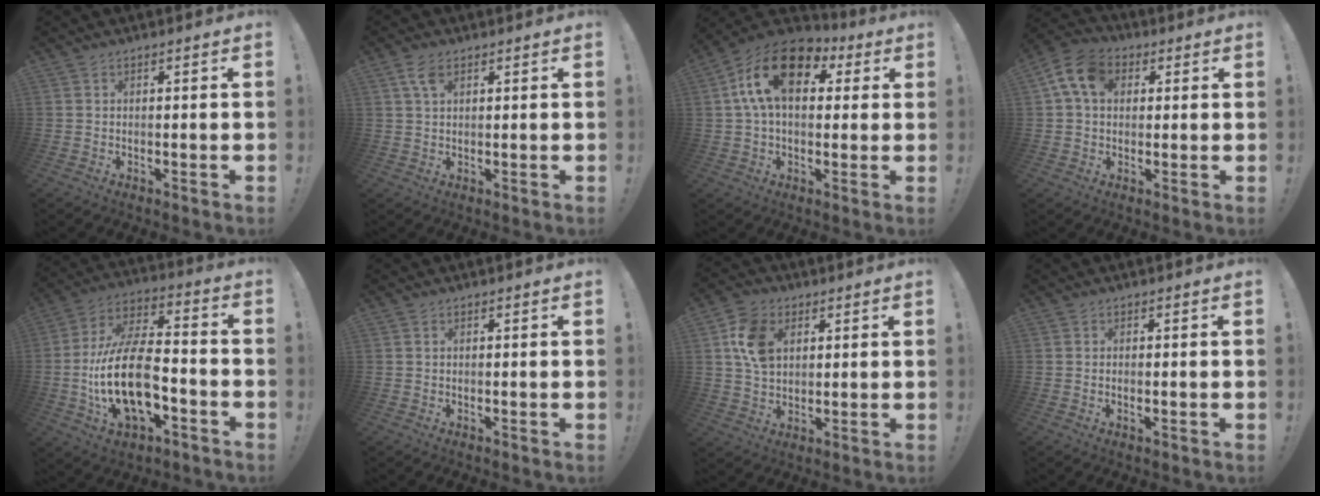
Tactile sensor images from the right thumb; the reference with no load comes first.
{"total": 4.4, "force": [2.2, 2.1, 3.2], "torque": [-0.056, -0.004, 0.039]}
{"total": 17.9, "force": [5.7, 10.6, 13.2], "torque": [-0.229, -0.006, 0.097]}
{"total": 11.1, "force": [3.4, 7.9, 7.0], "torque": [-0.126, 0.006, 0.067]}
{"total": 21.6, "force": [-5.2, 11.6, 17.4], "torque": [-0.327, 0.023, -0.085]}
{"total": 0.0}
{"total": 11.8, "force": [3.7, 8.4, 7.3], "torque": [-0.120, 0.008, 0.072]}
{"total": 0.9, "force": [-0.1, 0.4, 0.8], "torque": [-0.010, -0.002, -0.002]}